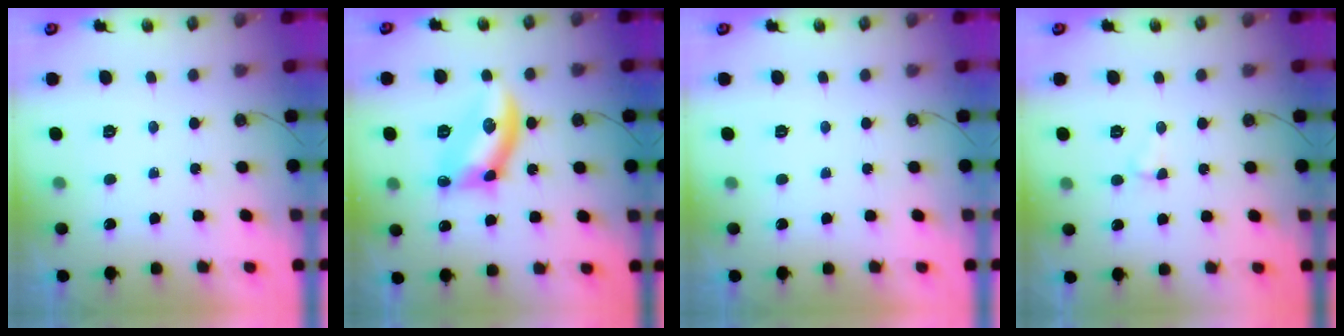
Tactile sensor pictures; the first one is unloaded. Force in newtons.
{"total": 12.0, "press": 12.0, "slide": 0.5}
{"total": 0.0}
{"total": 2.9, "press": 2.8, "slide": 0.6}